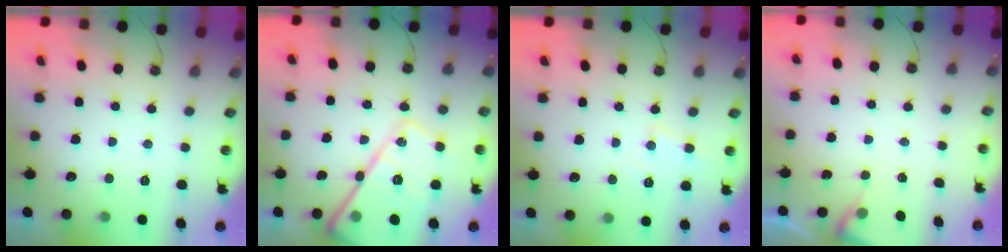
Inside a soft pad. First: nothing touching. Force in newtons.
{"total": 20.9, "press": 20.9, "slide": 1.9}
{"total": 5.5, "press": 5.4, "slide": 0.7}
{"total": 3.3, "press": 3.3, "slide": 0.5}